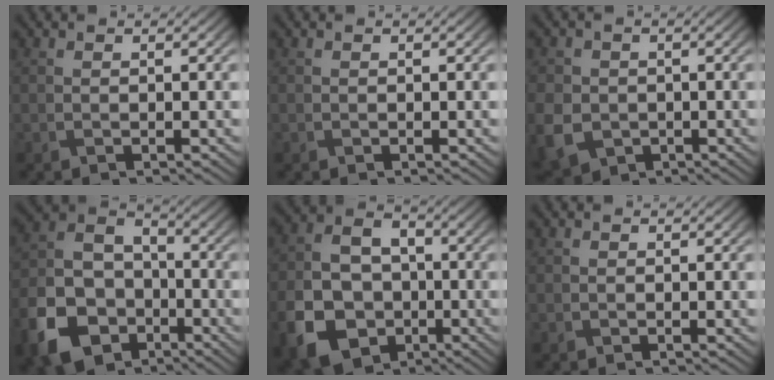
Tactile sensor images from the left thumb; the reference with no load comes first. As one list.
[{"total": 0.0}, {"total": 6.8, "force": [-1.7, 5.9, 3.0], "torque": [-0.101, -0.027, -0.038]}, {"total": 14.2, "force": [-7.0, 10.0, 7.2], "torque": [-0.186, -0.043, -0.138]}, {"total": 12.8, "force": [-5.0, 9.8, 6.6], "torque": [-0.170, -0.044, -0.096]}, {"total": 0.5, "force": [-0.2, 0.5, 0.0], "torque": [-0.001, -0.005, -0.004]}]